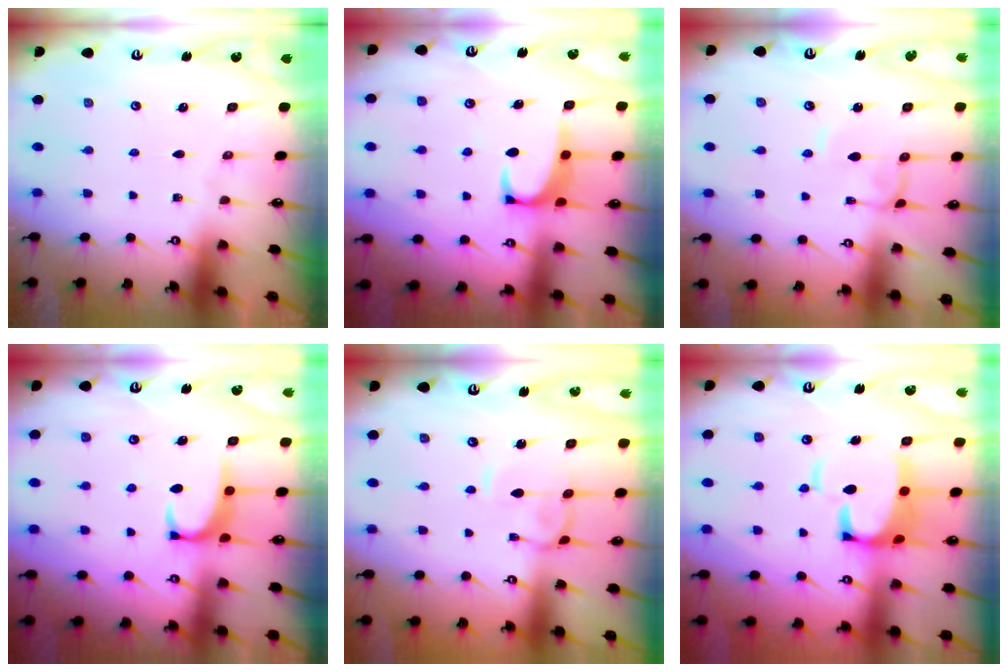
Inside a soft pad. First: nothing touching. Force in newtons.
{"total": 2.4, "press": 2.3, "slide": 0.7}
{"total": 2.0, "press": 2.0, "slide": 0.1}
{"total": 2.3, "press": 2.3, "slide": 0.6}
{"total": 1.3, "press": 1.1, "slide": 0.7}
{"total": 7.4, "press": 7.3, "slide": 1.2}